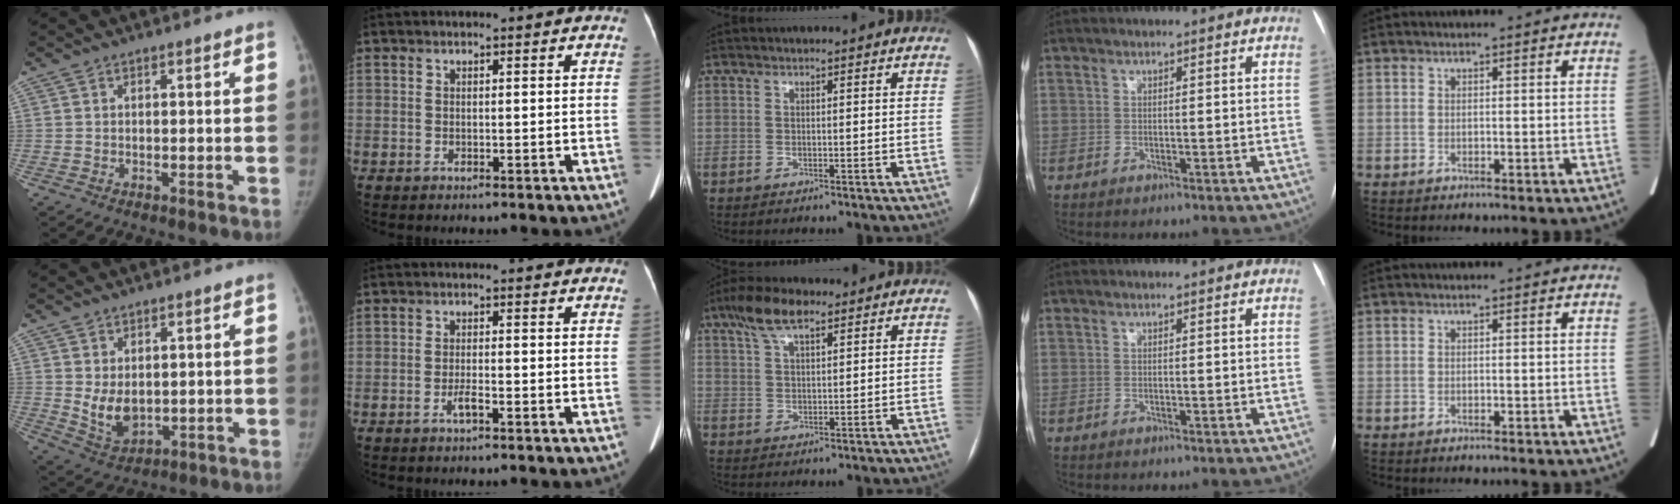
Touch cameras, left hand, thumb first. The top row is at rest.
{"thumb": {"total": 6.4, "force": [0.7, 4.4, 4.6], "torque": [-0.065, -0.019, 0.032]}, "index": {"total": 1.8, "force": [-1.1, 0.1, 1.4], "torque": [-0.028, 0.000, -0.023]}, "middle": {"total": 6.8, "force": [4.5, 2.1, 4.7], "torque": [-0.099, 0.023, 0.084]}}